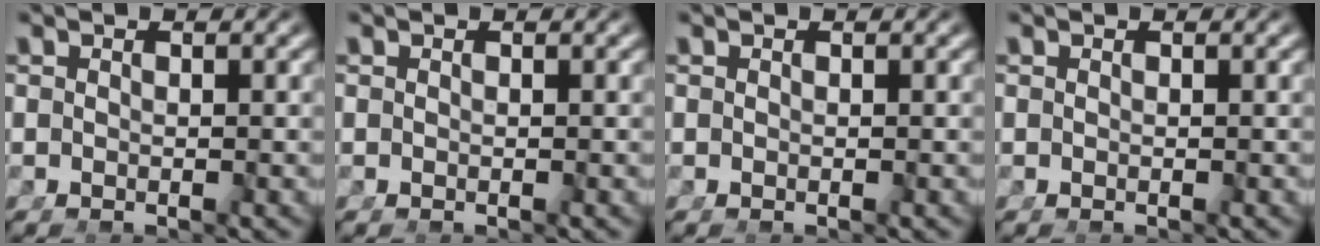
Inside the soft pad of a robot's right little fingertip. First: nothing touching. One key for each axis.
{"total": 0.0}
{"total": 0.0}
{"total": 0.0}